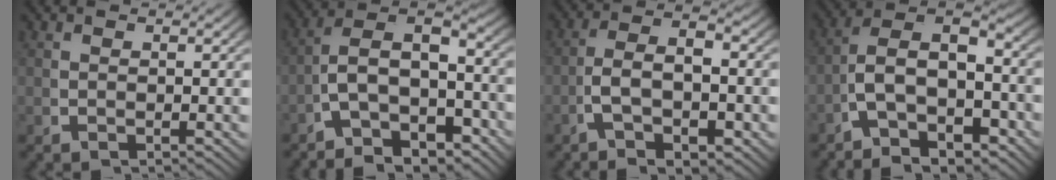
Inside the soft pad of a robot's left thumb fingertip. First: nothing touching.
{"total": 10.7, "force": [-2.9, 7.2, 7.3], "torque": [-0.139, -0.040, -0.044]}
{"total": 5.7, "force": [-1.0, 3.0, 4.7], "torque": [-0.086, -0.012, -0.016]}
{"total": 10.0, "force": [-2.1, 6.8, 7.0], "torque": [-0.132, -0.033, -0.032]}